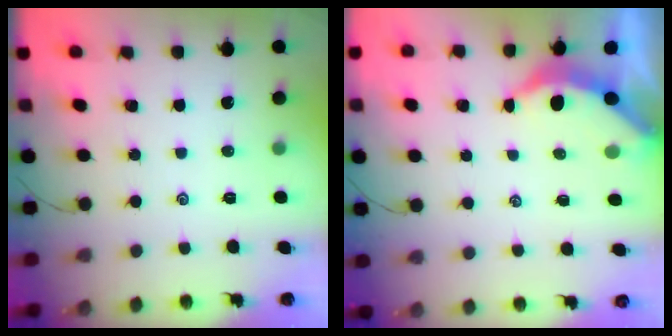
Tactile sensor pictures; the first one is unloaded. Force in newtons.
{"total": 3.6, "press": 3.6, "slide": 0.4}